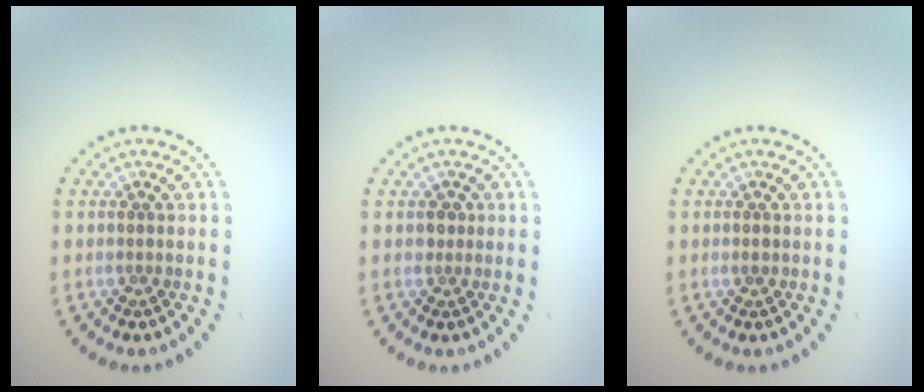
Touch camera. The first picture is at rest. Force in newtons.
{"total": 0.9, "press": 0.8, "slide": 0.4}
{"total": 0.7, "press": 0.7, "slide": 0.0}